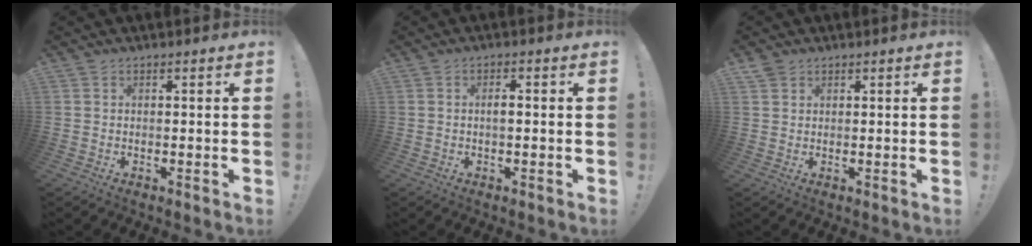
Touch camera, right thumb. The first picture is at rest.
{"total": 2.1, "force": [-0.4, 0.6, 2.0], "torque": [-0.031, 0.004, -0.010]}
{"total": 2.0, "force": [1.6, 1.0, 0.7], "torque": [-0.013, -0.005, 0.029]}